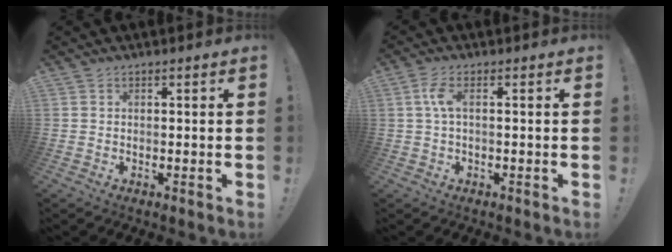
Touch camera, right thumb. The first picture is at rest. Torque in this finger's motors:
{"motor_torque": [0.12, 0.35, 0.53, -0.07, 0.17]}